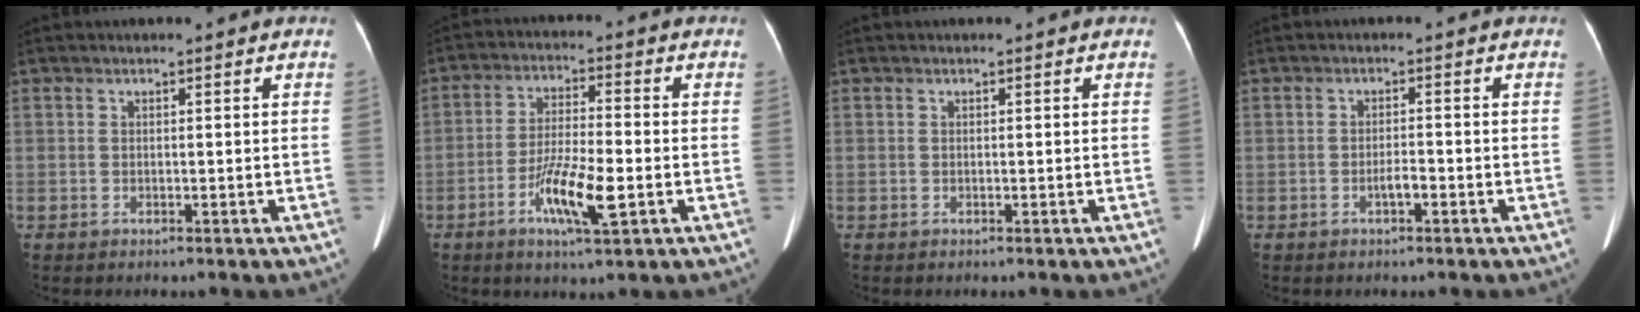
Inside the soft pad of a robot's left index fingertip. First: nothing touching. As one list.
[{"total": 8.7, "force": [-3.2, 1.1, 8.0], "torque": [-0.153, -0.009, -0.057]}, {"total": 0.0}, {"total": 1.7, "force": [-0.9, 0.3, 1.4], "torque": [-0.025, 0.002, -0.016]}]